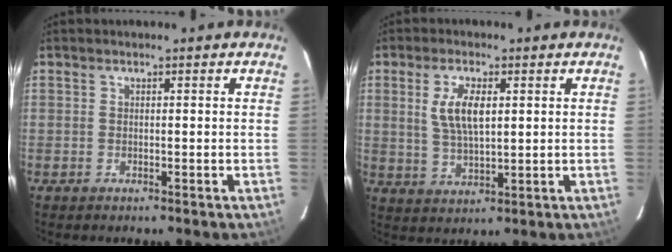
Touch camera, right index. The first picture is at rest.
{"total": 6.9, "force": [1.7, 2.7, 6.1], "torque": [-0.119, 0.001, 0.038]}